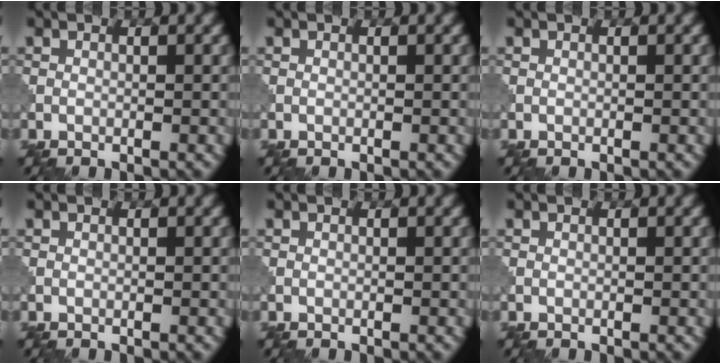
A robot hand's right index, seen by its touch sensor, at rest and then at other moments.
{"total": 0.0}
{"total": 0.0}
{"total": 0.0}
{"total": 0.0}
{"total": 0.0}